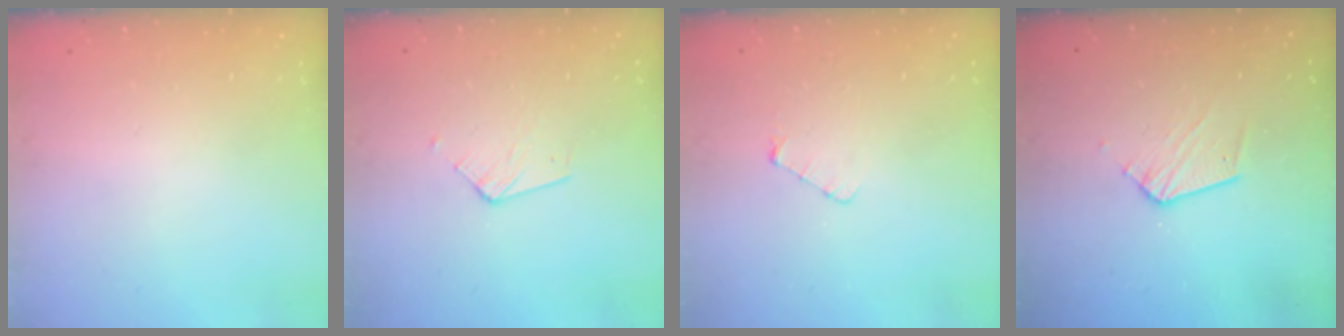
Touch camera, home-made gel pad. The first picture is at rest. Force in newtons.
{"total": 3.7, "press": 3.7, "slide": 0.3}
{"total": 3.4, "press": 3.4, "slide": 0.3}
{"total": 7.6, "press": 7.6, "slide": 0.7}